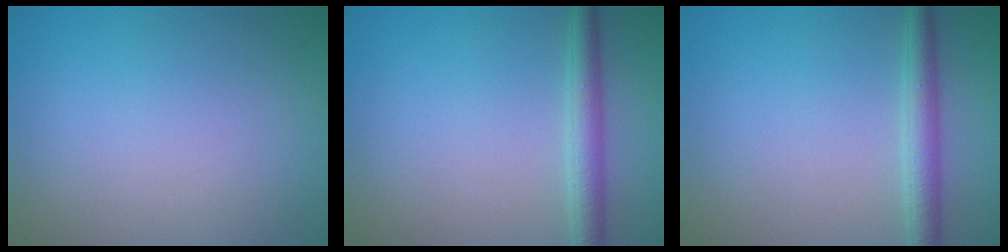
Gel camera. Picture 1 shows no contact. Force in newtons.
{"total": 2.8, "press": 2.8, "slide": 0.1}
{"total": 2.8, "press": 2.8, "slide": 0.1}